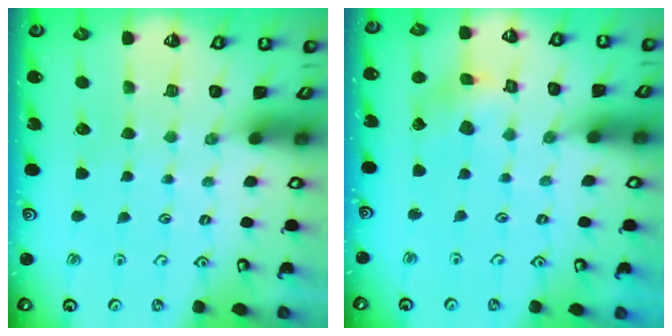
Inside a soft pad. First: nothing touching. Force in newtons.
{"total": 4.8, "press": 4.8, "slide": 0.4}